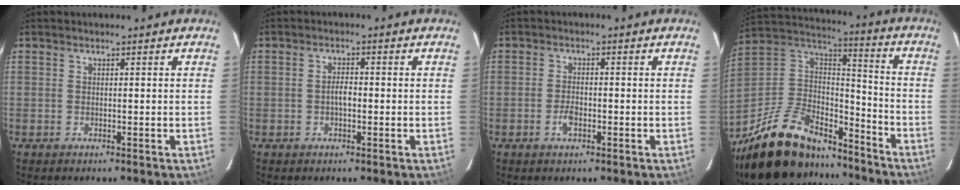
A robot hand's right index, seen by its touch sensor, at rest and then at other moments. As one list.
[{"total": 2.2, "force": [-0.5, 0.9, 1.9], "torque": [-0.036, 0.005, -0.011]}, {"total": 3.0, "force": [-1.3, 1.5, 2.3], "torque": [-0.048, 0.001, -0.023]}, {"total": 28.2, "force": [-21.0, 11.6, 14.9], "torque": [-0.303, 0.006, -0.335]}]